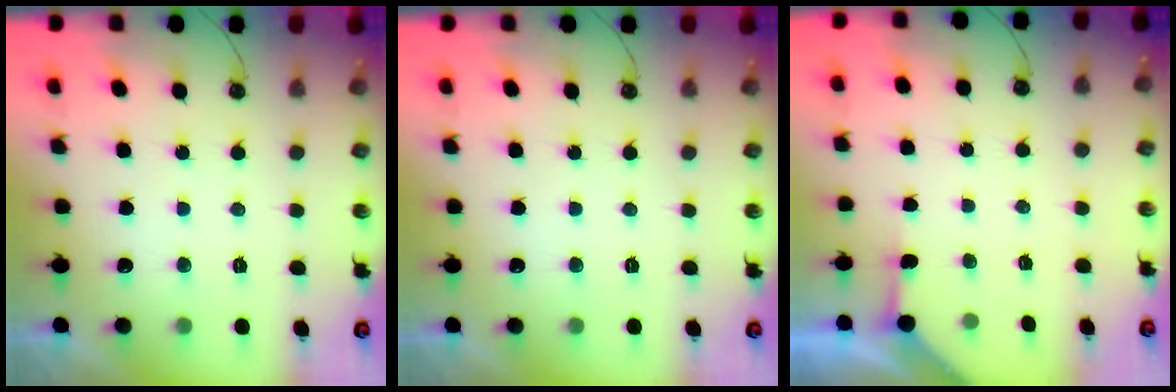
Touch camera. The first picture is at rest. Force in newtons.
{"total": 0.0}
{"total": 2.8, "press": 2.8, "slide": 0.4}